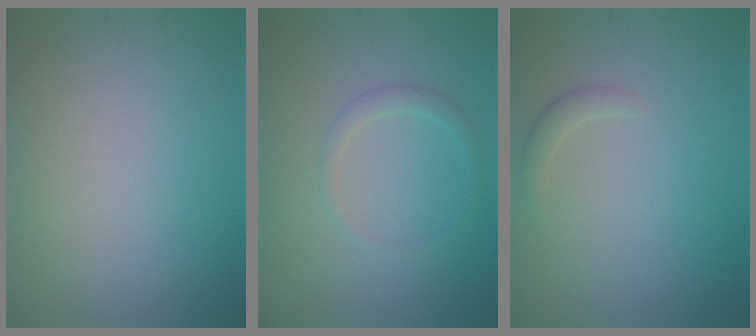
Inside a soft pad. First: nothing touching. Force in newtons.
{"total": 1.3, "press": 1.3, "slide": 0.0}
{"total": 1.1, "press": 1.1, "slide": 0.0}